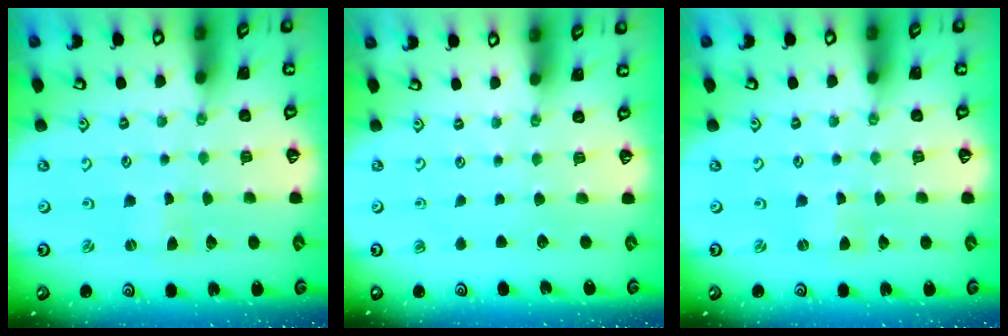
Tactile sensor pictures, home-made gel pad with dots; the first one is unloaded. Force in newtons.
{"total": 0.0}
{"total": 0.0}